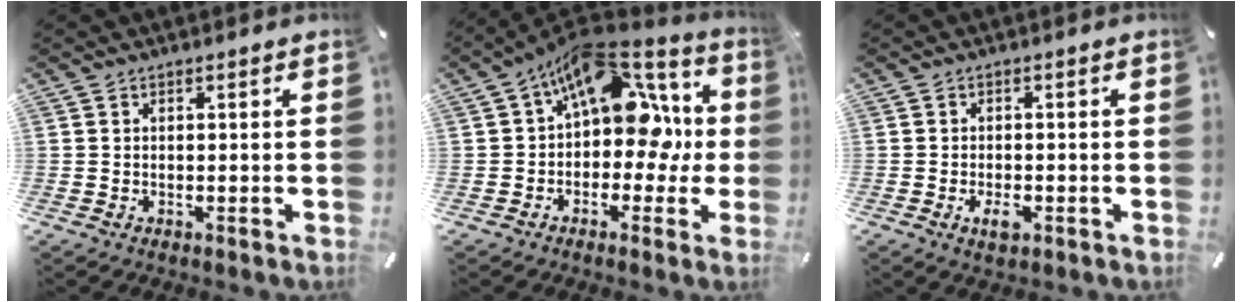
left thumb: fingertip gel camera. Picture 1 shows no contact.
{"total": 17.4, "force": [5.8, 10.8, 12.4], "torque": [-0.185, -0.039, 0.099]}
{"total": 3.1, "force": [-1.2, 1.5, 2.5], "torque": [-0.056, -0.001, -0.023]}